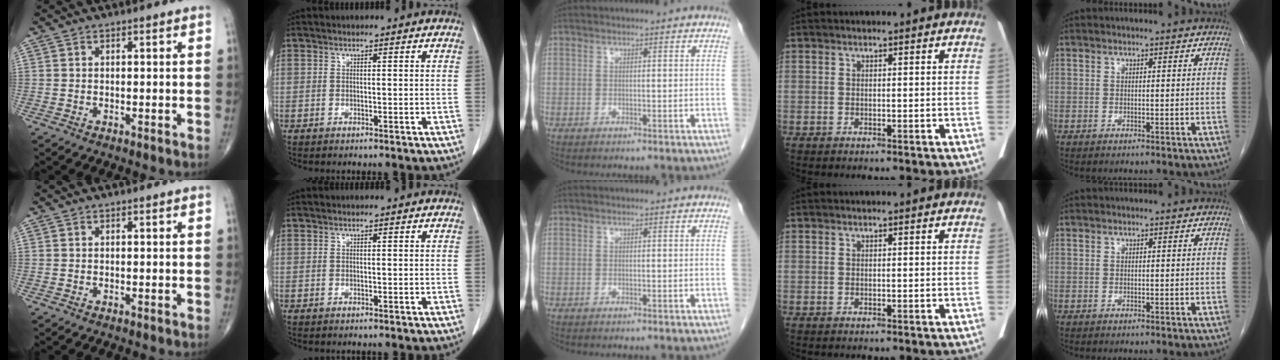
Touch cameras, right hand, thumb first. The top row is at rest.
{}